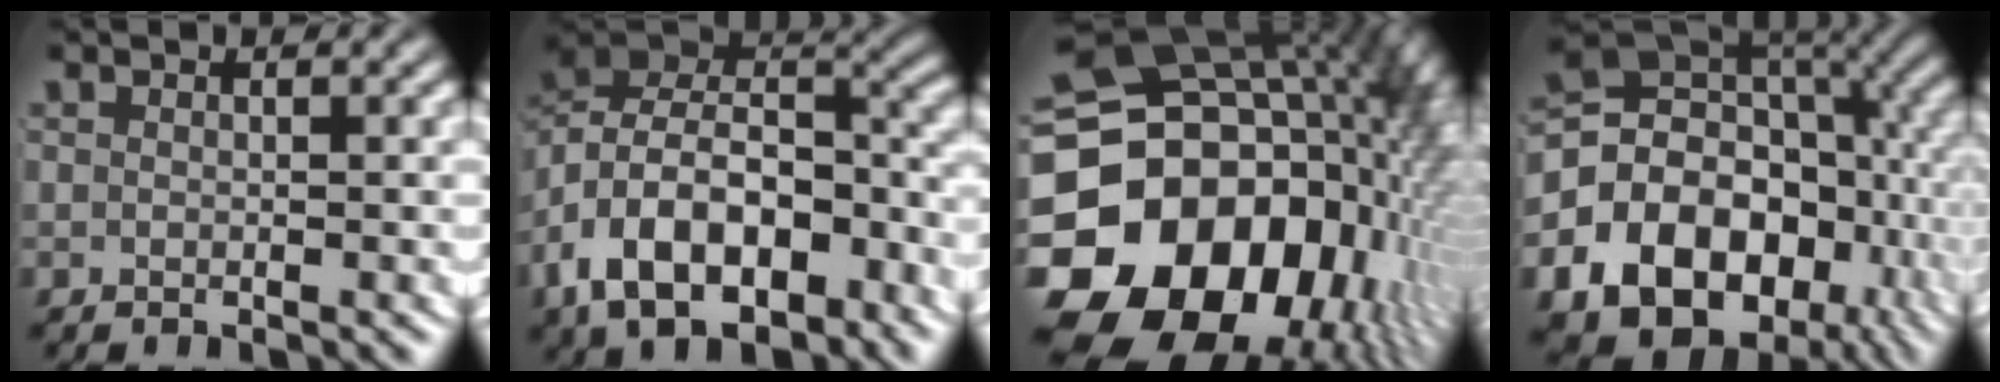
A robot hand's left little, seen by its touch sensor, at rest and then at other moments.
{"total": 13.4, "force": [-1.6, 10.4, 8.3], "torque": [-0.180, -0.016, -0.030]}
{"total": 32.8, "force": [-0.6, 23.7, 22.7], "torque": [-0.386, -0.039, -0.015]}
{"total": 23.4, "force": [-5.7, 18.5, 13.3], "torque": [-0.269, -0.069, -0.082]}